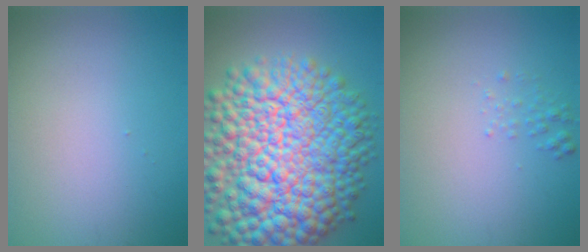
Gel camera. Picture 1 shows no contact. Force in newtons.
{"total": 16.7, "press": 16.7, "slide": 0.4}
{"total": 1.0, "press": 1.0, "slide": 0.0}